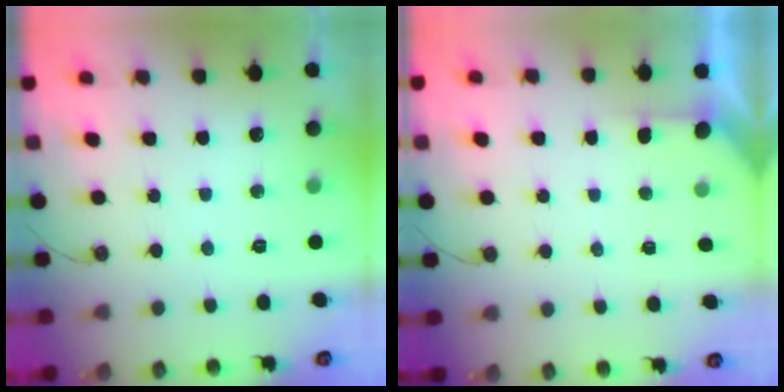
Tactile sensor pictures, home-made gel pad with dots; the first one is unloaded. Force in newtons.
{"total": 2.0, "press": 2.0, "slide": 0.2}